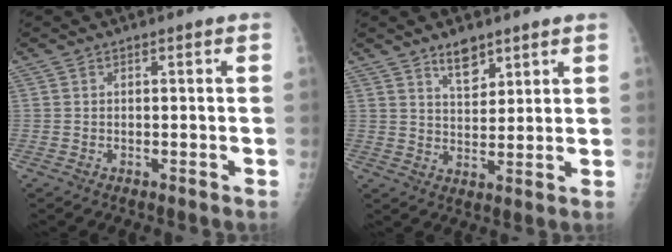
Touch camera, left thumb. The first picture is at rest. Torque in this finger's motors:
{"motor_torque": [0.22, -0.15, 0.16, 0.02, 0.10]}